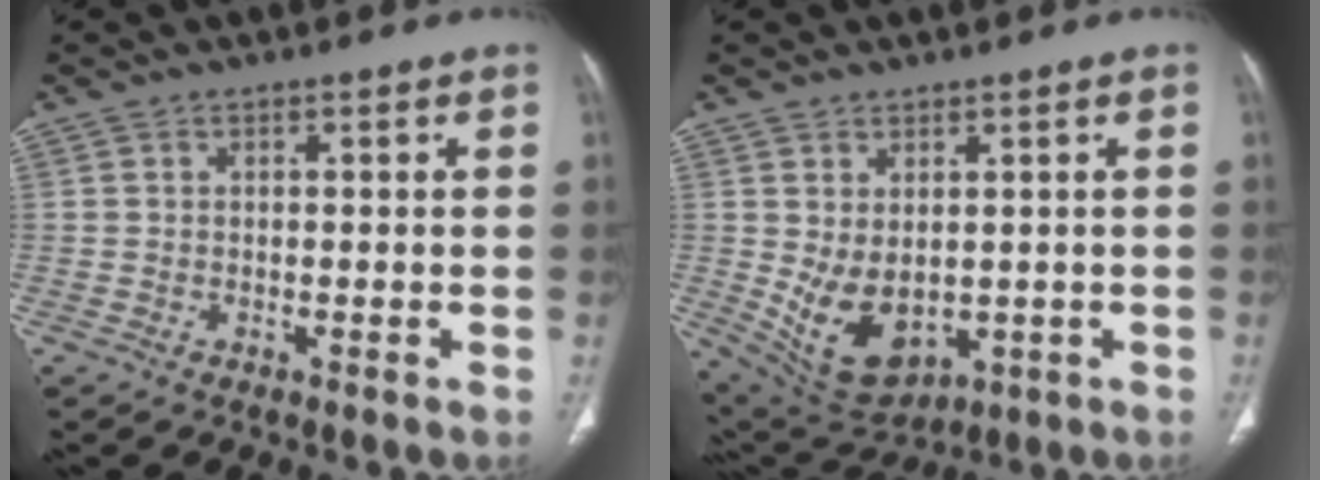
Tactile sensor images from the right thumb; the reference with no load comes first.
{"total": 10.5, "force": [-0.7, 6.6, 8.1], "torque": [-0.129, -0.009, 0.021]}